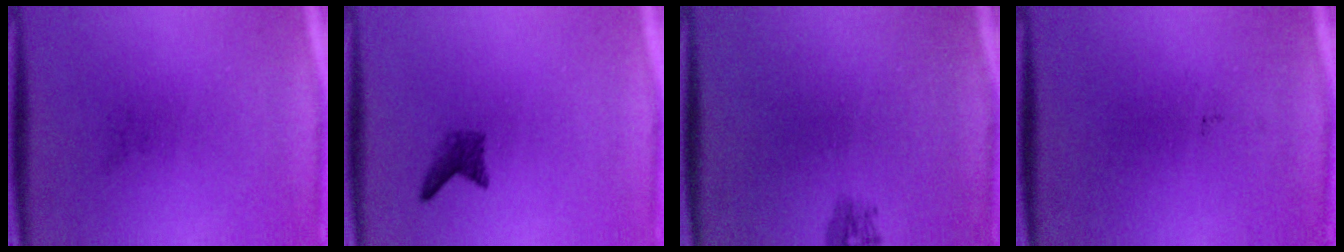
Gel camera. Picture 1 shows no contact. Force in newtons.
{"total": 1.7}
{"total": 1.1}
{"total": 0.0}